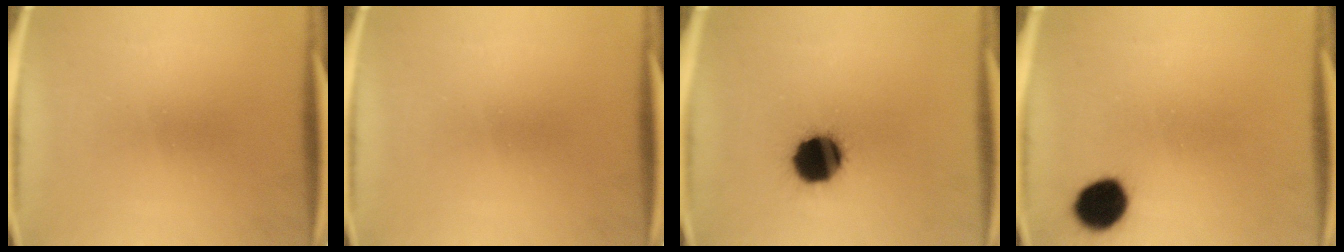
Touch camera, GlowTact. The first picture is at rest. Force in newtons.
{"total": 0.0}
{"total": 14.4}
{"total": 8.9}